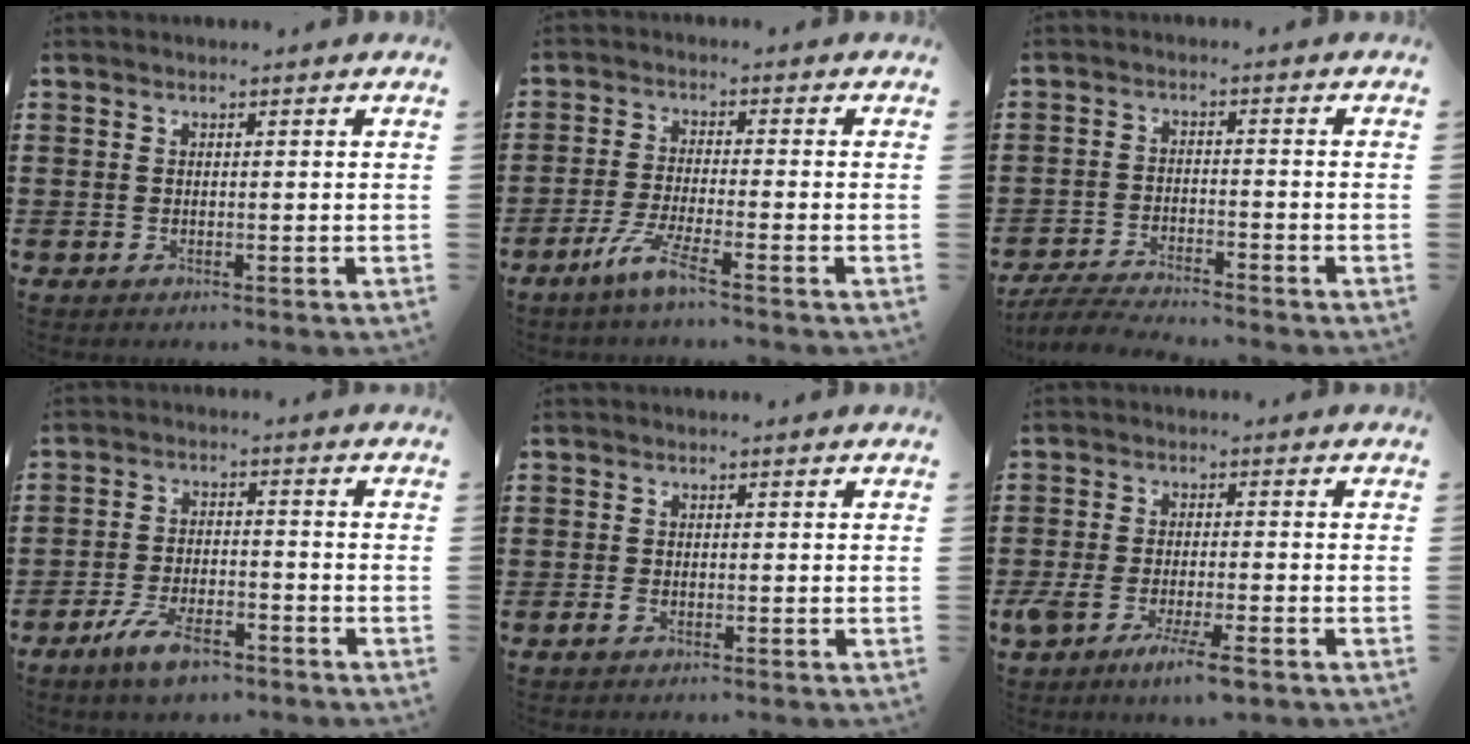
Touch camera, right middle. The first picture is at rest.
{"total": 5.2, "force": [-3.6, 0.3, 3.8], "torque": [-0.082, -0.010, -0.068]}
{"total": 4.3, "force": [-4.2, 0.3, 1.0], "torque": [-0.031, -0.003, -0.090]}
{"total": 6.8, "force": [-4.8, 2.3, 4.3], "torque": [-0.091, 0.004, -0.091]}
{"total": 1.2, "force": [-0.6, 0.6, 0.8], "torque": [-0.031, -0.007, -0.017]}
{"total": 6.0, "force": [-3.5, 1.3, 4.6], "torque": [-0.100, -0.011, -0.068]}